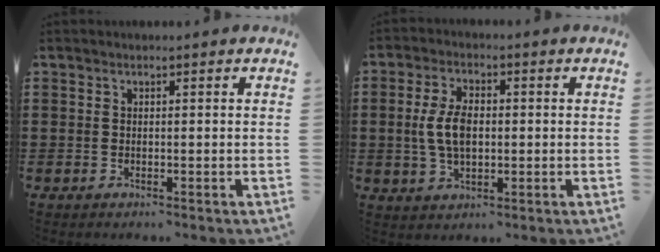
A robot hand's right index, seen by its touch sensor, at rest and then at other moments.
{"total": 6.5, "force": [0.2, 3.5, 5.5], "torque": [-0.130, 0.004, -0.004]}